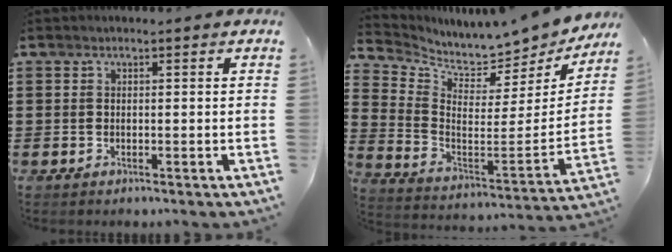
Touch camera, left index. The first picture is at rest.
{"total": 5.5, "force": [5.4, 0.8, 1.0], "torque": [-0.050, -0.068, 0.087]}